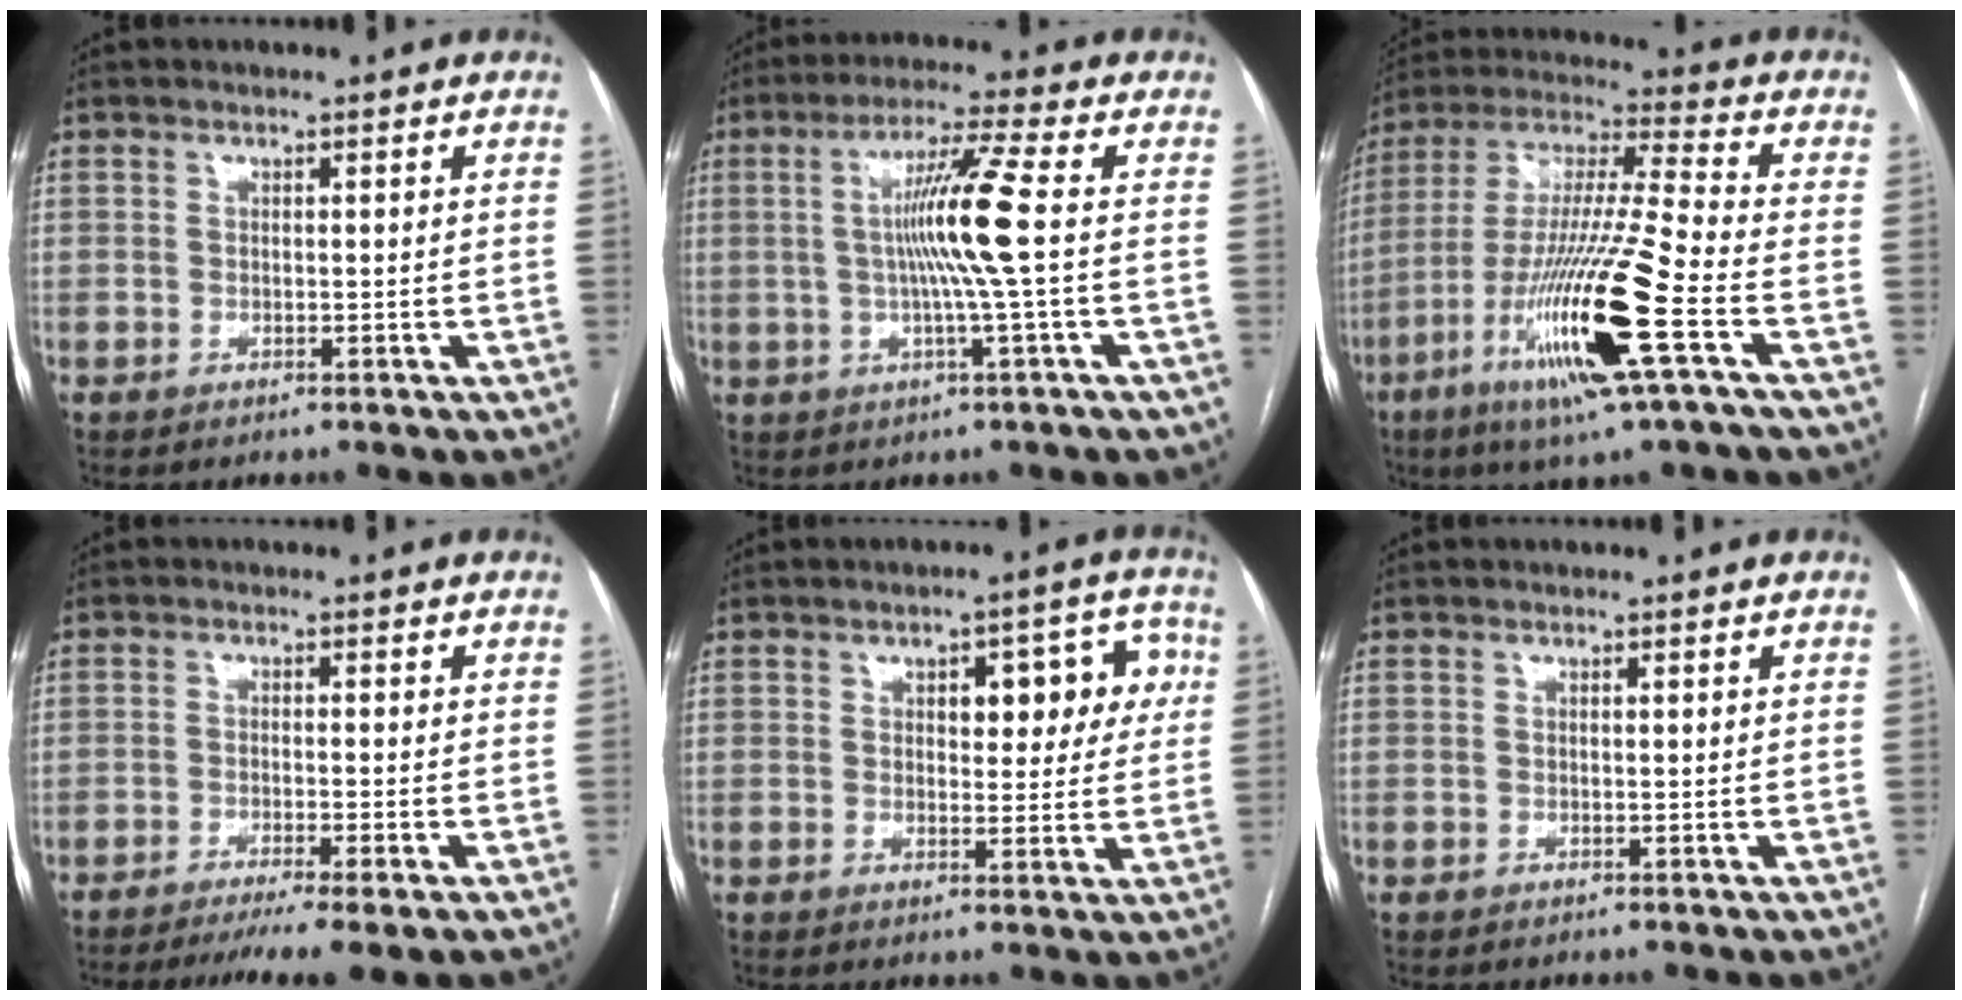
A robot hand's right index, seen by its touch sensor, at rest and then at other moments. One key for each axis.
{"total": 9.2, "fx": 0.2, "fy": -1.6, "fz": 9.0, "tx": -0.169, "ty": 0.003, "tz": 0.005}
{"total": 19.8, "fx": -7.6, "fy": 0.1, "fz": 18.2, "tx": -0.379, "ty": -0.029, "tz": -0.145}
{"total": 8.5, "fx": -6.5, "fy": -0.5, "fz": 5.4, "tx": -0.073, "ty": -0.015, "tz": -0.099}
{"total": 8.2, "fx": 2.3, "fy": 3.7, "fz": 6.9, "tx": -0.072, "ty": 0.025, "tz": 0.029}
{"total": 0.0}